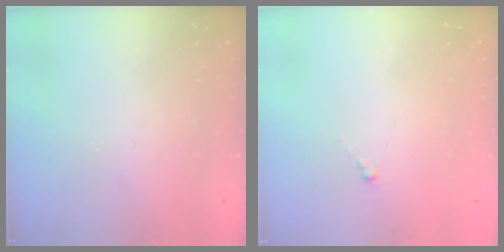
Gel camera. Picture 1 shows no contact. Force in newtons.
{"total": 0.8, "press": 0.7, "slide": 0.5}